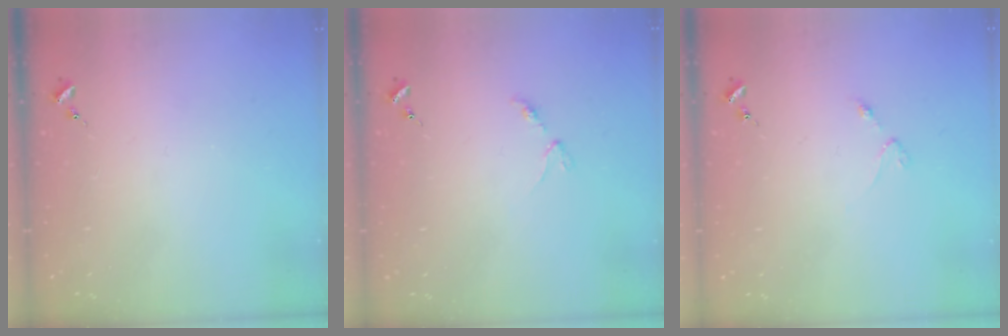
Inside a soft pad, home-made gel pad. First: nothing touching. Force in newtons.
{"total": 2.8, "press": 2.8, "slide": 0.5}
{"total": 2.5, "press": 2.4, "slide": 0.4}